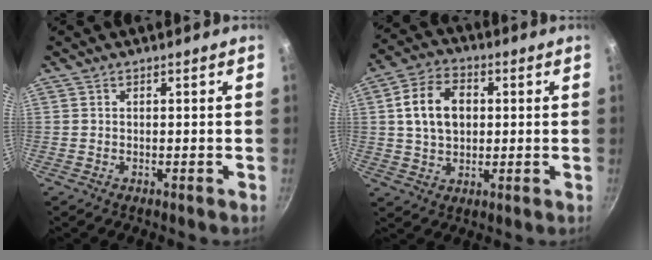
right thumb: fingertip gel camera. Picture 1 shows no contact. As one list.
[{"total": 11.2, "force": [1.8, 7.9, 7.7], "torque": [-0.119, 0.014, 0.025]}]